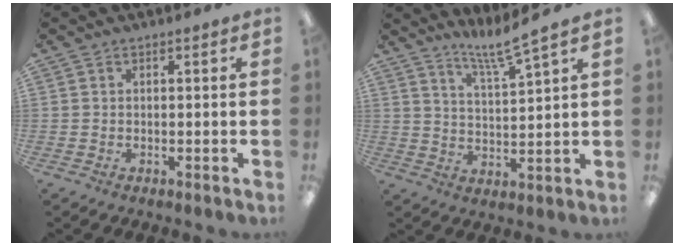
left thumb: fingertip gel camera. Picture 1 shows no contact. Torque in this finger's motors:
{"motor_torque": [0.18, -0.76, 0.20, -0.10, 0.06]}